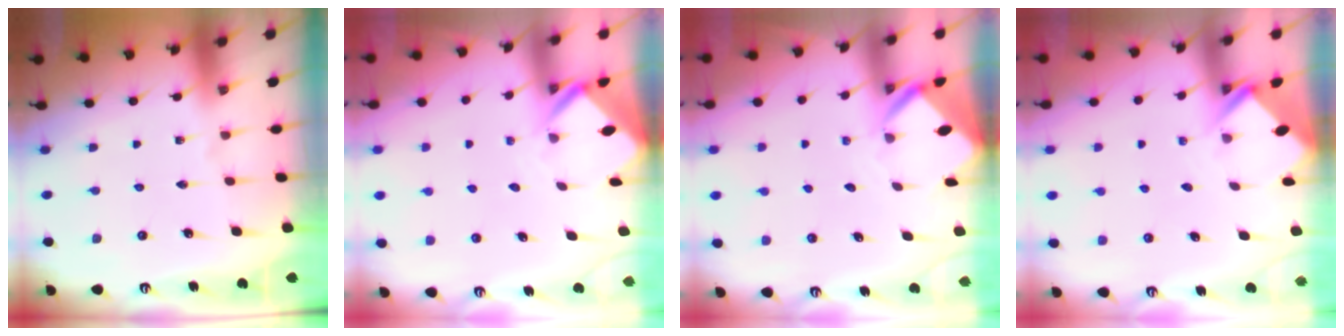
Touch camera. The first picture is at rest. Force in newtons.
{"total": 2.7, "press": 2.7, "slide": 0.2}
{"total": 3.3, "press": 3.3, "slide": 0.1}
{"total": 2.7, "press": 2.7, "slide": 0.2}